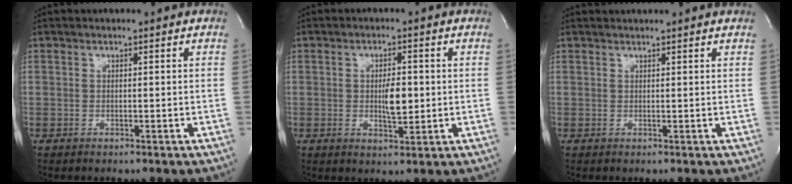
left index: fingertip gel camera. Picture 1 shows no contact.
{"total": 4.4, "force": [-0.1, 1.5, 4.1], "torque": [-0.066, -0.002, 0.002]}
{"total": 1.6, "force": [1.5, -0.5, 0.3], "torque": [-0.012, 0.009, 0.027]}